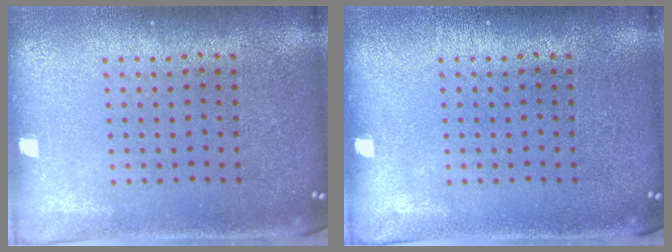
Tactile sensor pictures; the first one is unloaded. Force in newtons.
{"total": 0.0}